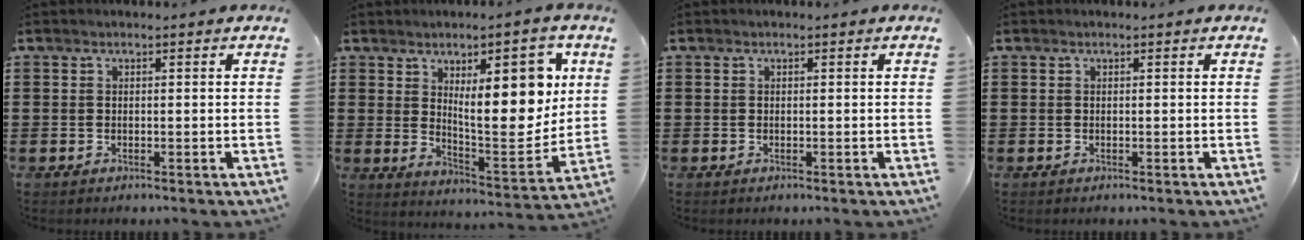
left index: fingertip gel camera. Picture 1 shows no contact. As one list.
[{"total": 12.7, "force": [5.0, 4.3, 10.8], "torque": [-0.152, -0.024, 0.079]}, {"total": 0.0}, {"total": 0.0}]